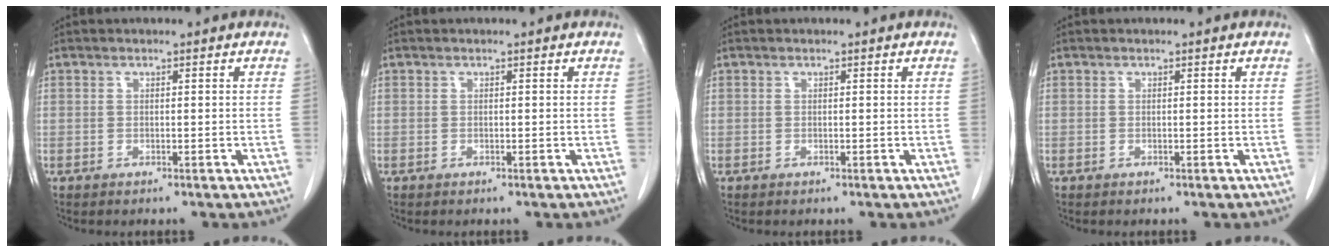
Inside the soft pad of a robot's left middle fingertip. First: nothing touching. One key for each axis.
{"total": 0.0}
{"total": 0.0}
{"total": 0.0}